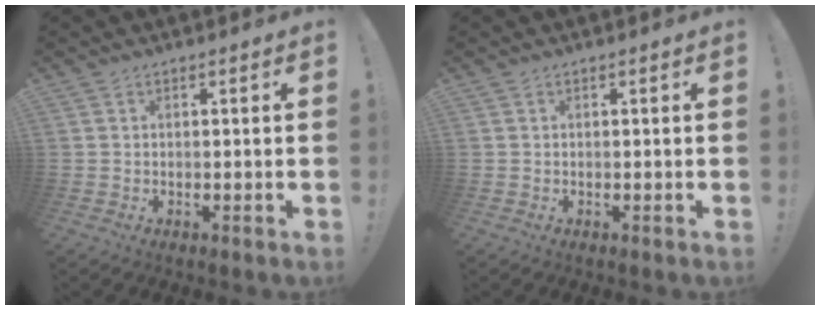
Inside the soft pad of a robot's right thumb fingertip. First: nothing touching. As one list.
[{"total": 0.0}]